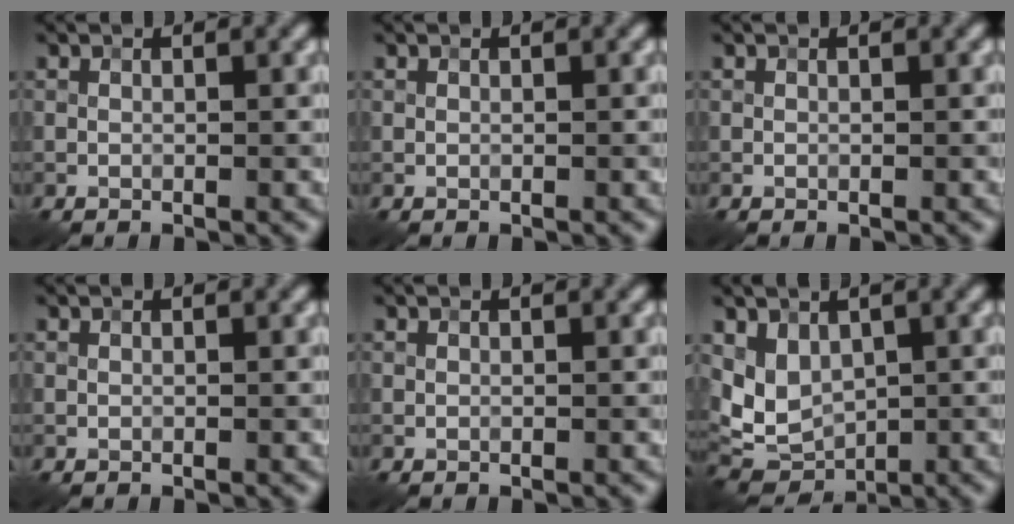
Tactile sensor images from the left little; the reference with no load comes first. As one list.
[{"total": 0.0}, {"total": 0.0}, {"total": 0.0}, {"total": 0.0}, {"total": 3.8, "force": [1.1, 2.8, 2.4], "torque": [-0.048, -0.012, 0.026]}]